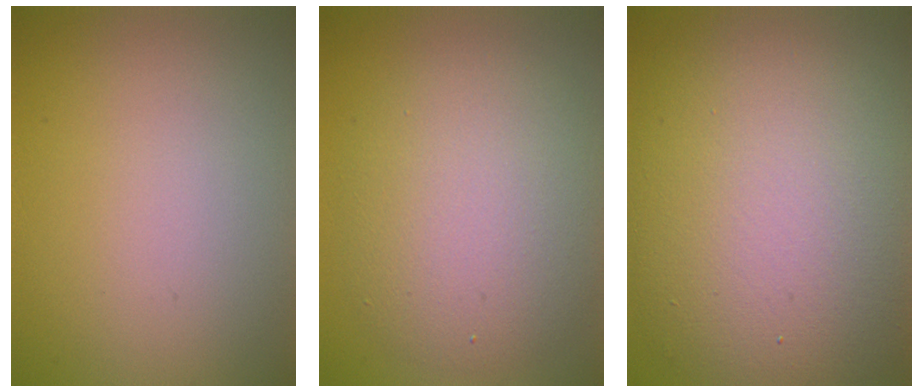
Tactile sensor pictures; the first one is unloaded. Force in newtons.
{"total": 6.4, "press": 6.4, "slide": 0.5}
{"total": 14.1, "press": 14.1, "slide": 1.2}